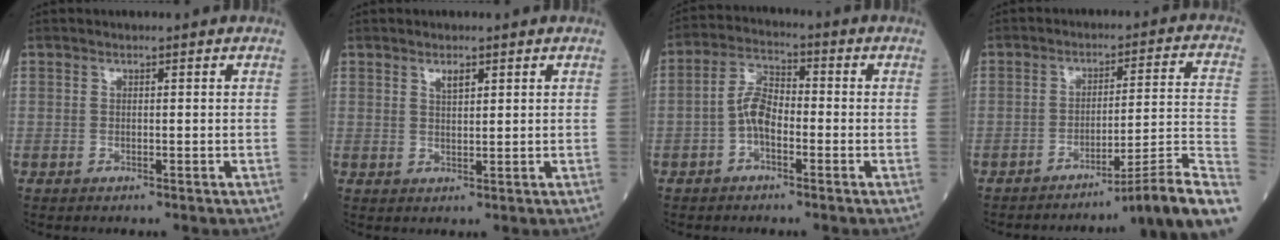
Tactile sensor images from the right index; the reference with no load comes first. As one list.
[{"total": 1.9, "force": [1.3, 0.6, 1.3], "torque": [-0.024, 0.000, 0.025]}, {"total": 5.3, "force": [-1.5, 2.5, 4.4], "torque": [-0.085, 0.014, -0.036]}, {"total": 14.0, "force": [-11.0, -2.4, 8.3], "torque": [-0.055, 0.027, -0.155]}]